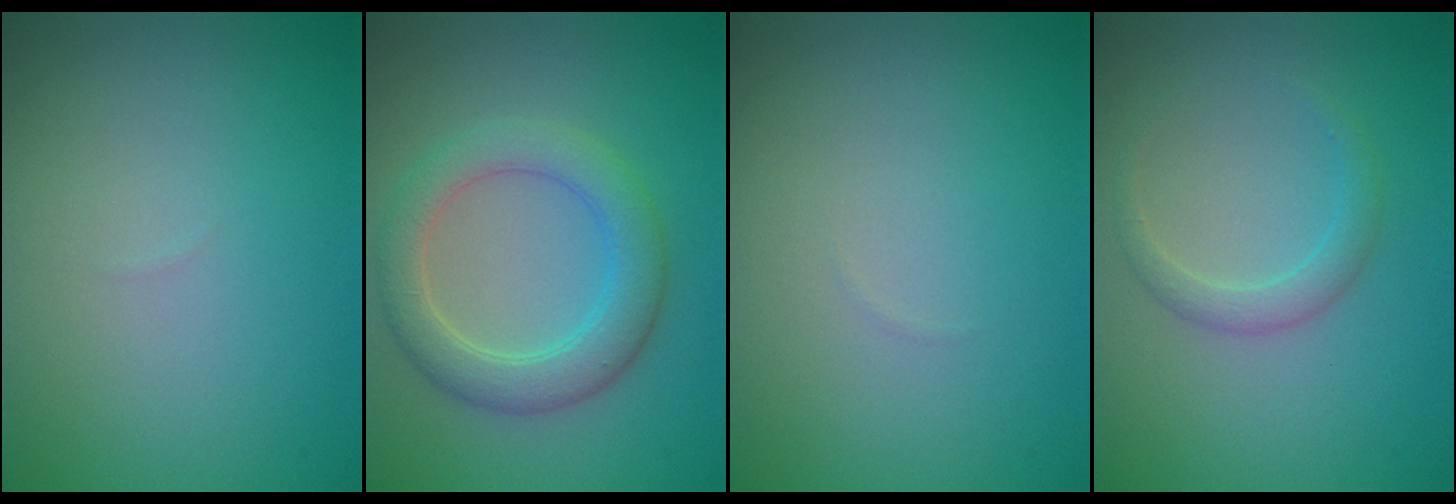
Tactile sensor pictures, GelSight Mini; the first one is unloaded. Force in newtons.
{"total": 4.5, "press": 4.5, "slide": 0.3}
{"total": 0.0}
{"total": 1.7, "press": 1.7, "slide": 0.2}